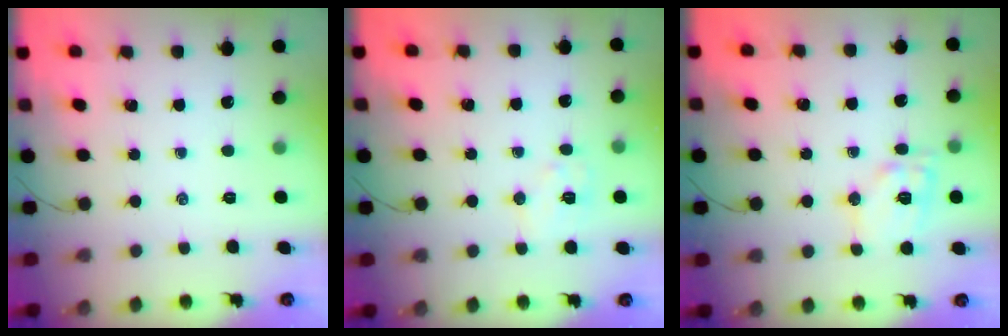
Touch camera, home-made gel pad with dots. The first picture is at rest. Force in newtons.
{"total": 6.9, "press": 6.8, "slide": 1.1}
{"total": 12.2, "press": 12.1, "slide": 1.5}